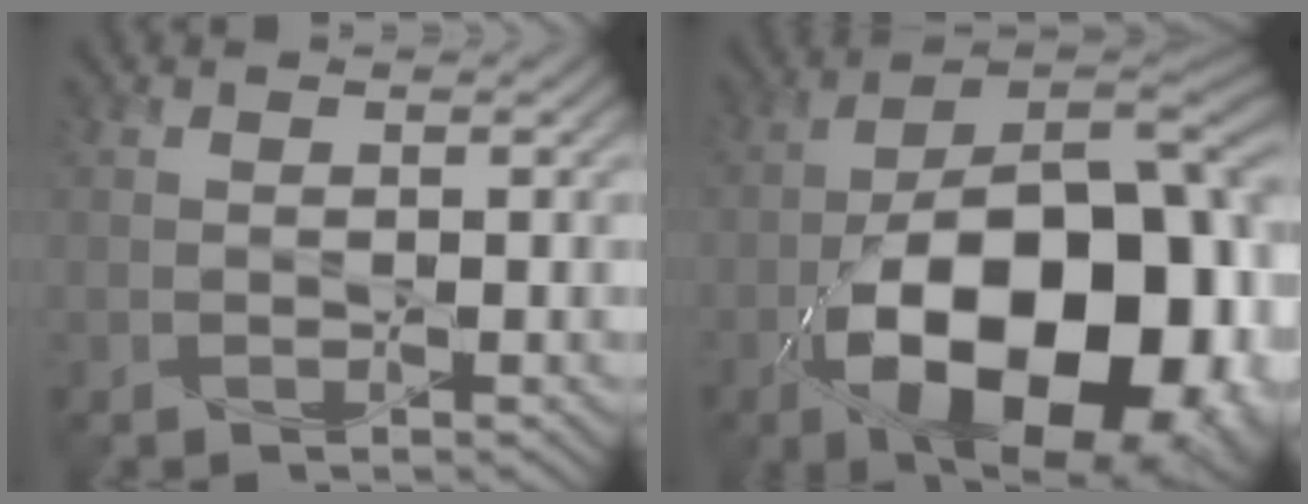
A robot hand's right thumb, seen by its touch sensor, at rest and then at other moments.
{"total": 22.7, "force": [-8.7, 11.5, 17.5], "torque": [-0.268, -0.029, -0.120]}